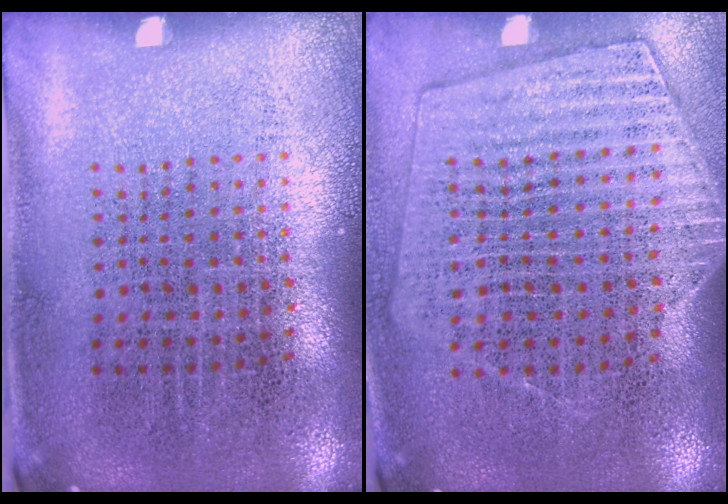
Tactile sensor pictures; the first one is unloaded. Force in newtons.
{"total": 1.3, "press": 1.2, "slide": 0.5}